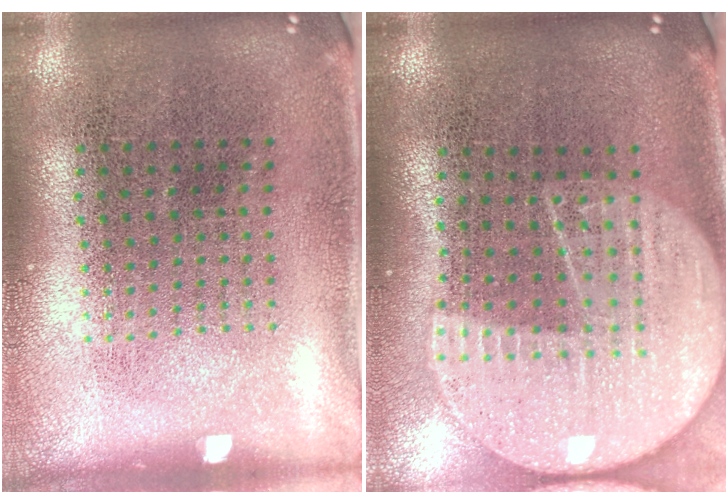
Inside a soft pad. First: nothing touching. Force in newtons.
{"total": 2.3, "press": 2.0, "slide": 1.1}